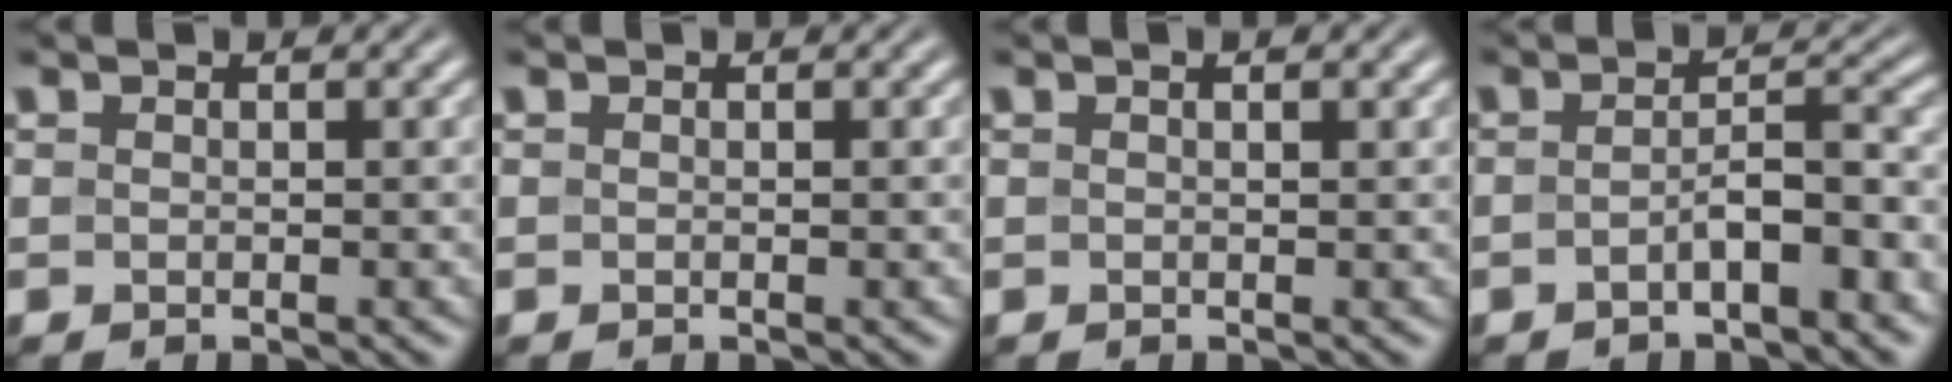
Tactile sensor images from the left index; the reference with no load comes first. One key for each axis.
{"total": 0.0}
{"total": 0.8, "fx": 0.4, "fy": 0.1, "fz": 0.7, "tx": -0.014, "ty": 0.002, "tz": 0.006}
{"total": 3.6, "fx": -1.6, "fy": 0.9, "fz": 3.1, "tx": -0.055, "ty": 0.010, "tz": -0.032}